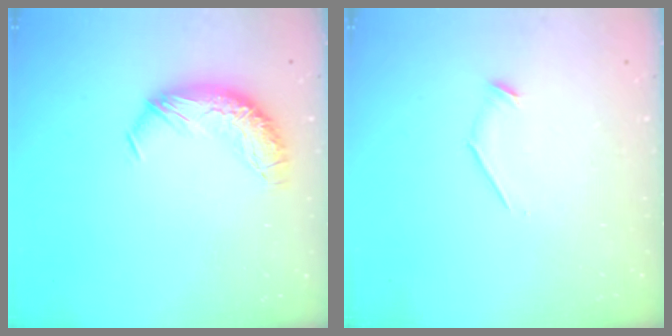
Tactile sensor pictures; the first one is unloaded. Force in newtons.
{"total": 7.4, "press": 7.3, "slide": 0.7}